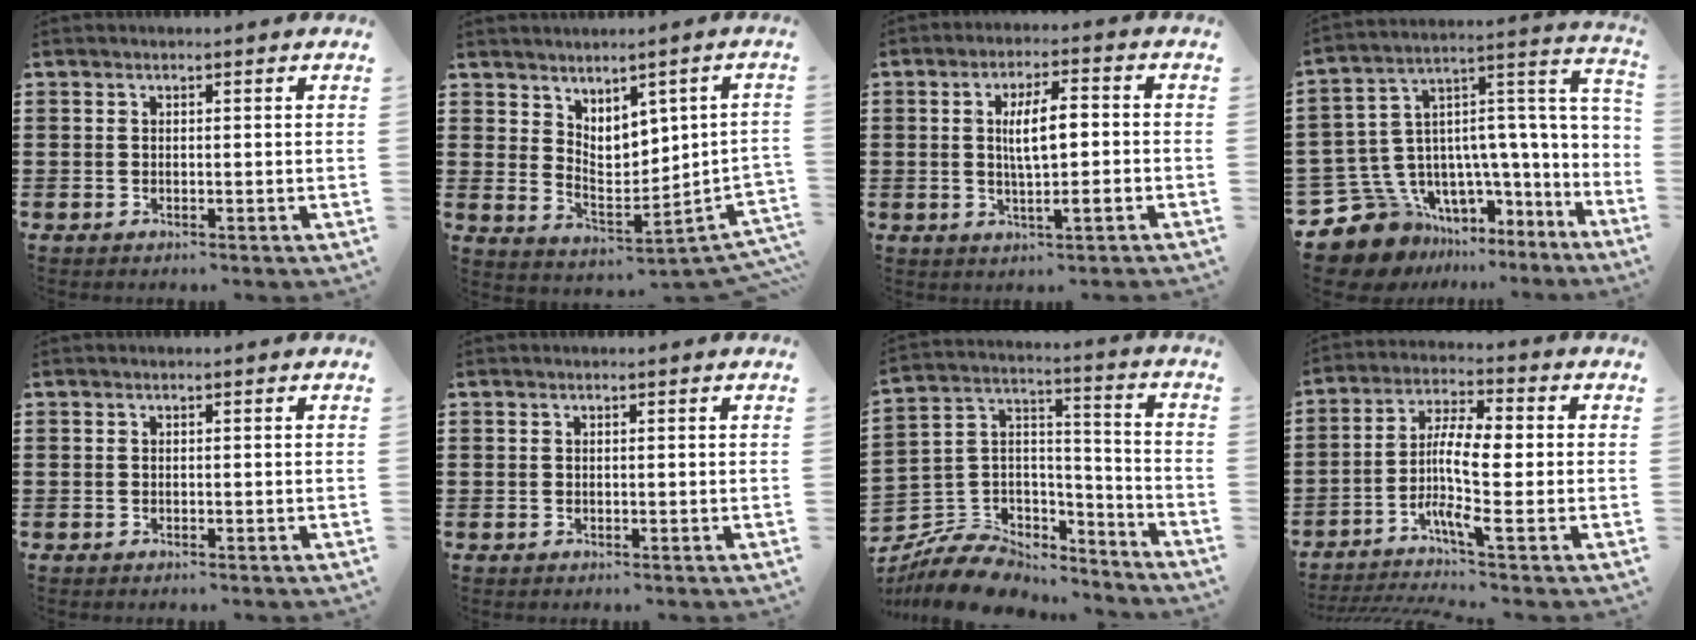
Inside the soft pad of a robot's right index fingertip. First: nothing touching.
{"total": 4.2, "force": [3.2, 2.6, 0.9], "torque": [-0.039, -0.018, 0.061]}
{"total": 7.0, "force": [-0.1, 1.7, 6.8], "torque": [-0.121, 0.002, -0.009]}
{"total": 10.1, "force": [-6.1, 5.7, 5.7], "torque": [-0.143, -0.029, -0.113]}
{"total": 0.0}
{"total": 0.0}
{"total": 9.5, "force": [-7.7, 5.0, 2.2], "torque": [-0.061, 0.016, -0.147]}
{"total": 9.0, "force": [-1.2, 2.4, 8.6], "torque": [-0.167, 0.000, -0.023]}